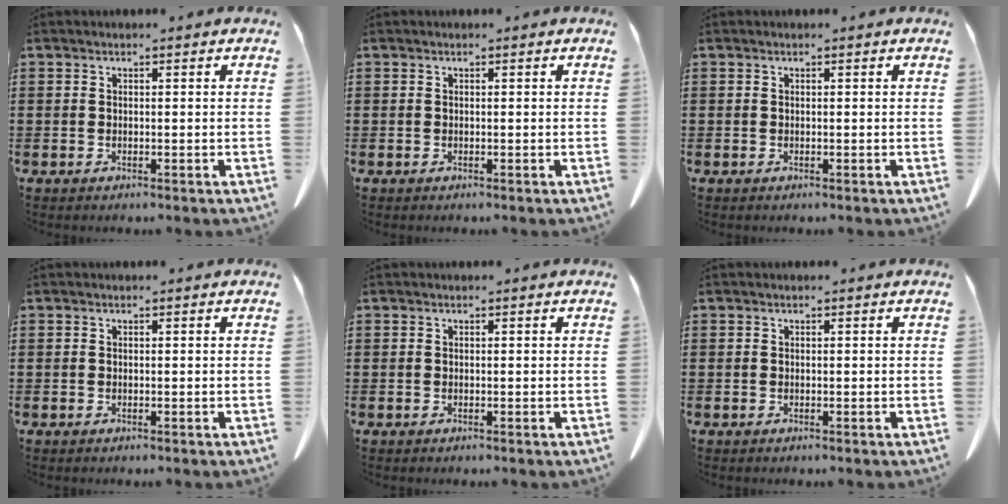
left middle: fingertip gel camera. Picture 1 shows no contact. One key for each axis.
{"total": 0.0}
{"total": 0.0}
{"total": 0.0}
{"total": 0.0}
{"total": 0.0}